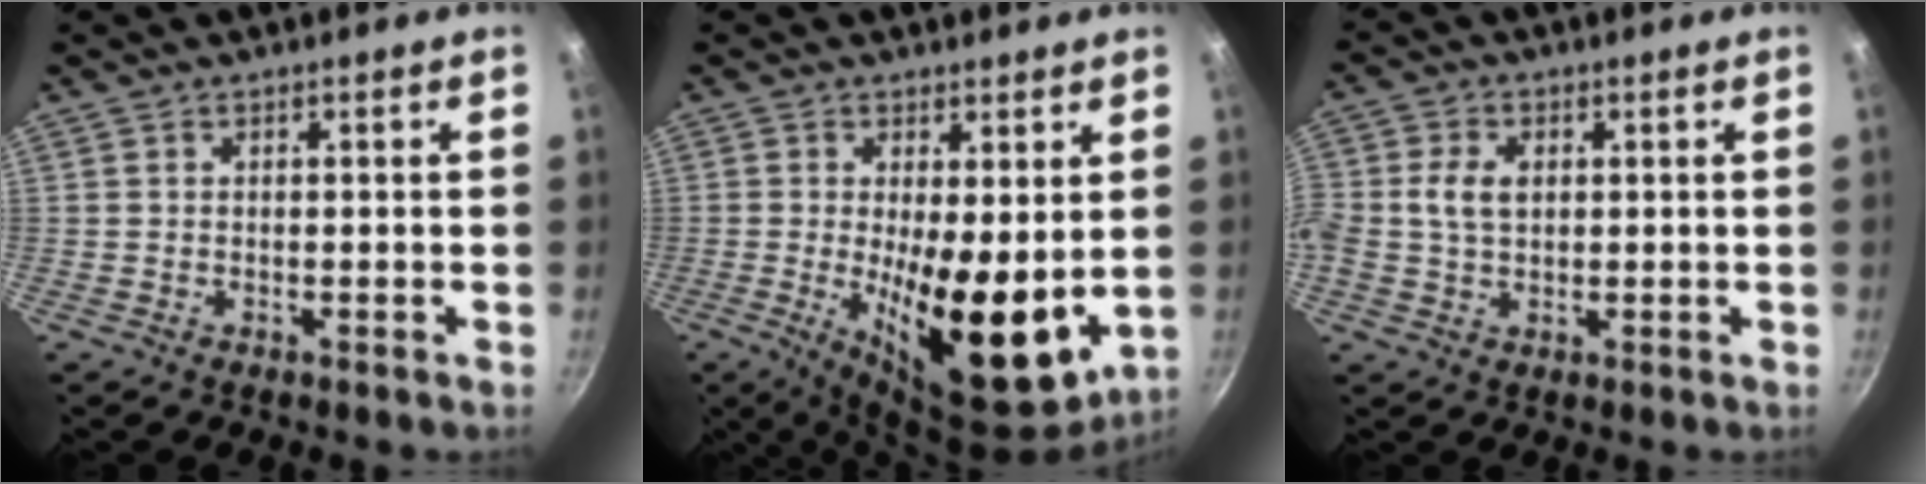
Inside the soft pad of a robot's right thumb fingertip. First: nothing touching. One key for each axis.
{"total": 15.2, "fx": -0.5, "fy": 5.8, "fz": 14.1, "tx": -0.191, "ty": -0.029, "tz": 0.004}
{"total": 5.8, "fx": 0.7, "fy": 4.2, "fz": 4.0, "tx": -0.067, "ty": 0.007, "tz": 0.009}